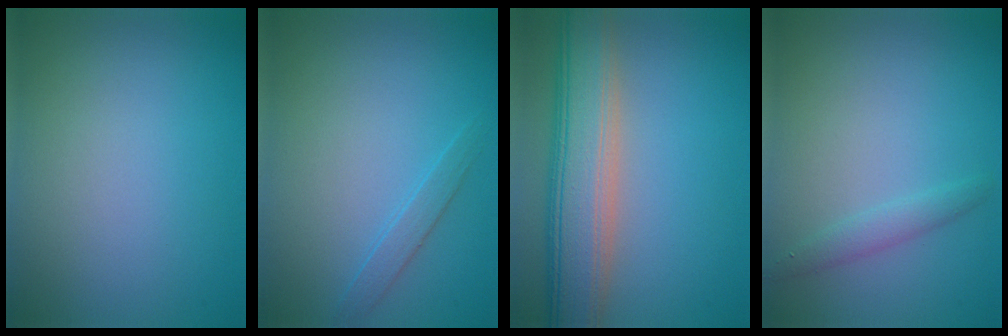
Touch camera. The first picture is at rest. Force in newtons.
{"total": 1.4, "press": 1.4, "slide": 0.1}
{"total": 8.1, "press": 8.1, "slide": 0.5}
{"total": 1.4, "press": 1.4, "slide": 0.1}